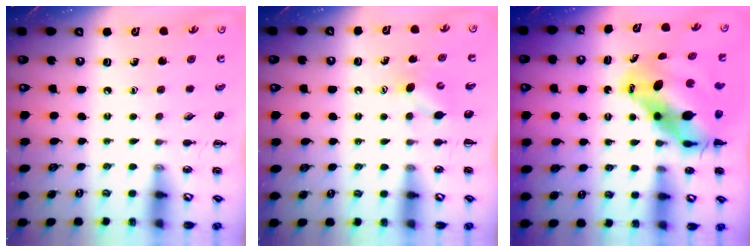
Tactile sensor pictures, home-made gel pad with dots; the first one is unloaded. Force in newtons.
{"total": 4.3, "press": 4.2, "slide": 1.1}
{"total": 11.3, "press": 11.0, "slide": 2.6}